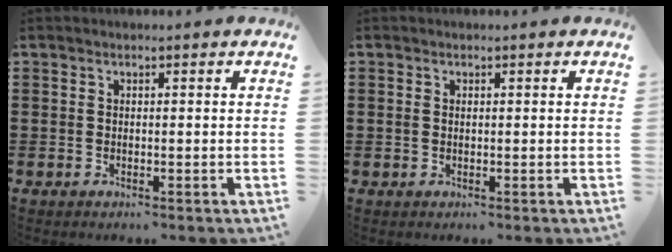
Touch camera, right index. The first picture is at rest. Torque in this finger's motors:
{"motor_torque": [-0.78, 1.11, -0.04, -0.01]}